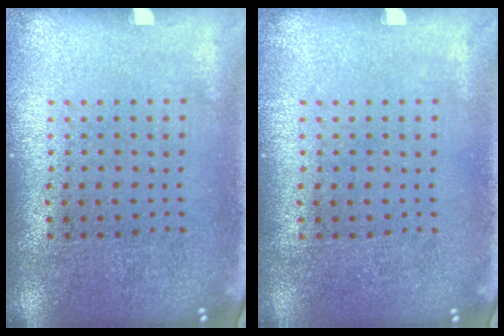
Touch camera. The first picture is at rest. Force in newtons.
{"total": 0.0}